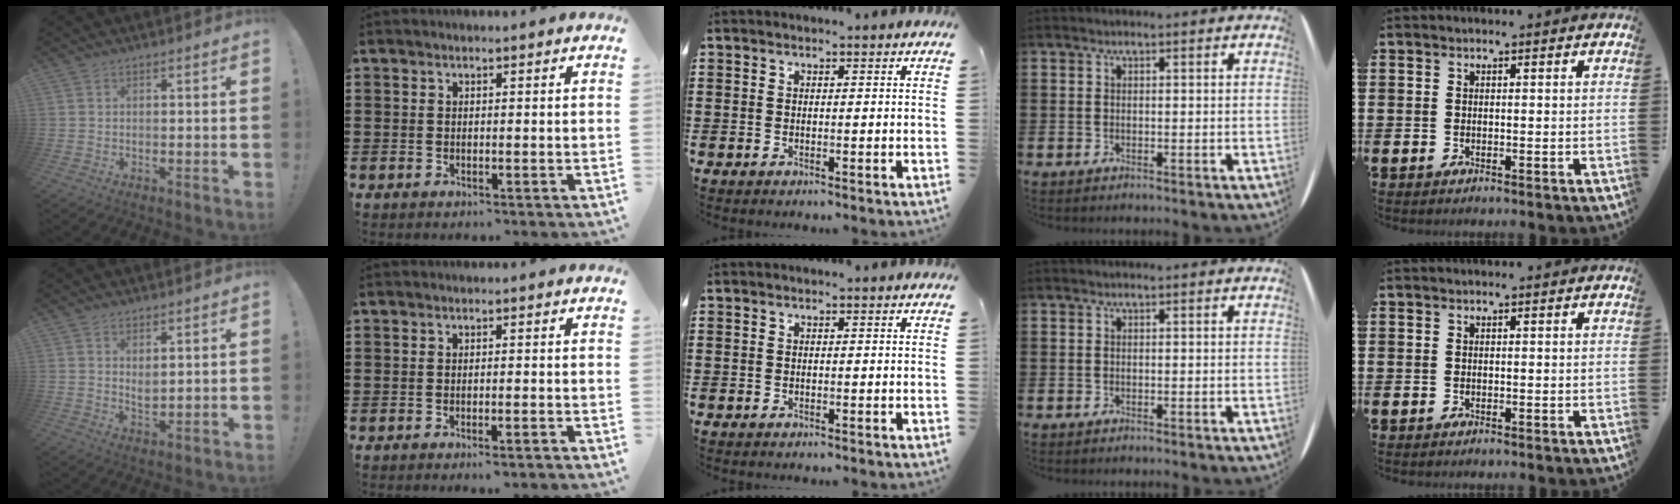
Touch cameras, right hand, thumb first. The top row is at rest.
{"thumb": {"total": 3.2, "force": [2.0, 1.4, 2.0], "torque": [-0.028, -0.017, 0.035]}, "index": {"total": 0.9, "force": [-0.7, 0.0, 0.6], "torque": [-0.012, -0.003, -0.014]}}